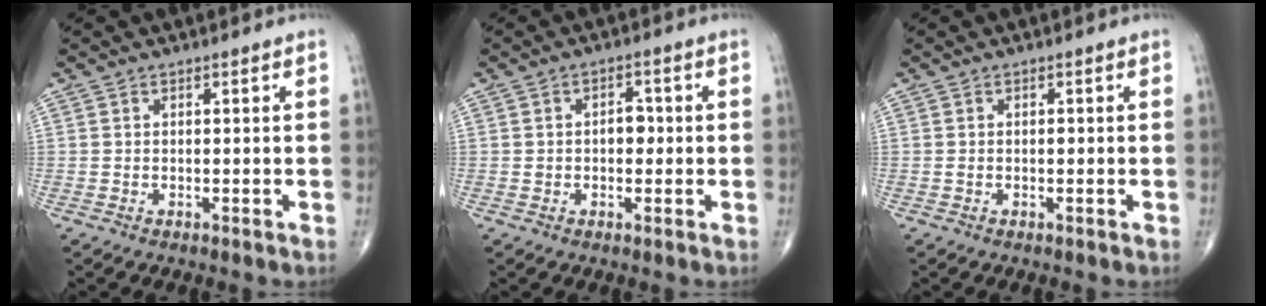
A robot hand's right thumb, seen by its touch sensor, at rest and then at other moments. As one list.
[{"total": 3.2, "force": [0.0, 2.3, 2.3], "torque": [-0.020, 0.012, -0.002]}, {"total": 0.6, "force": [-0.1, 0.3, 0.5], "torque": [-0.009, 0.000, 0.000]}]